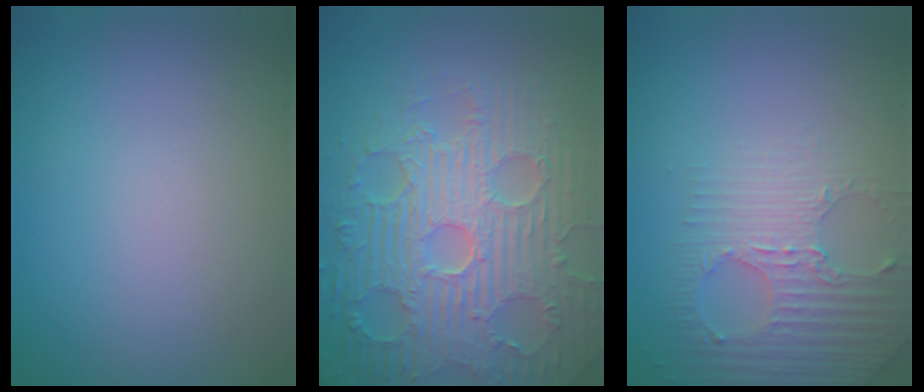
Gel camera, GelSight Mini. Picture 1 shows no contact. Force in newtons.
{"total": 9.4, "press": 6.9, "slide": 6.4}
{"total": 2.8, "press": 2.7, "slide": 0.9}